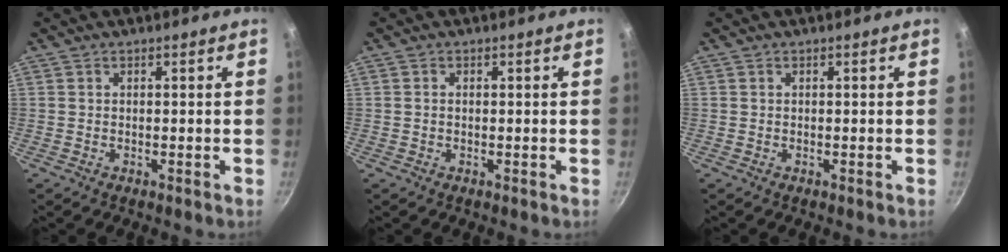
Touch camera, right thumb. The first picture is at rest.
{"total": 0.7, "force": [0.0, 0.5, 0.4], "torque": [-0.008, 0.003, -0.001]}
{"total": 0.0}